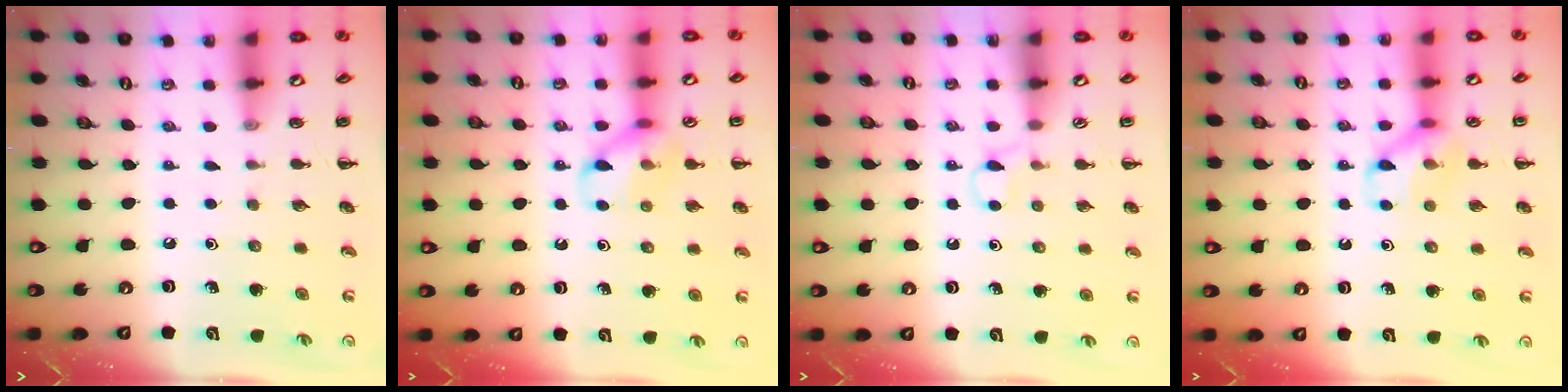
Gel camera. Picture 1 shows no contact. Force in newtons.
{"total": 10.7, "press": 10.7, "slide": 0.9}
{"total": 2.6, "press": 2.5, "slide": 0.9}
{"total": 10.3, "press": 10.3, "slide": 1.0}